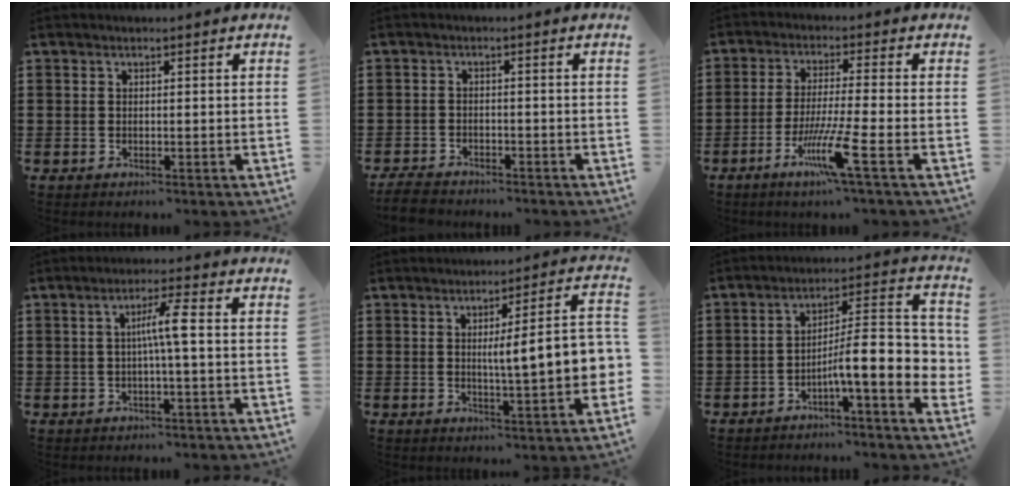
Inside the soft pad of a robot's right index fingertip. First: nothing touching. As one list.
[{"total": 3.2, "force": [-3.1, 0.6, 0.5], "torque": [-0.019, 0.000, -0.067]}, {"total": 8.4, "force": [-4.1, -0.3, 7.3], "torque": [-0.146, -0.018, -0.077]}, {"total": 4.5, "force": [-0.1, -0.1, 4.5], "torque": [-0.086, 0.000, -0.008]}, {"total": 8.7, "force": [0.0, 1.0, 8.6], "torque": [-0.129, -0.012, -0.010]}, {"total": 10.5, "force": [-3.0, 2.1, 9.8], "torque": [-0.154, -0.024, -0.058]}]